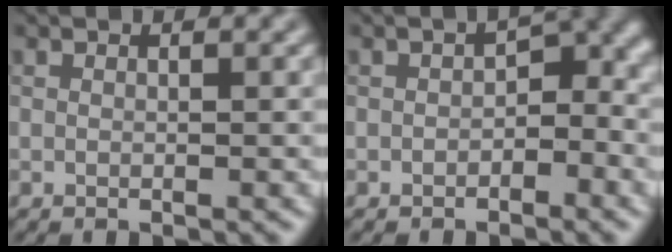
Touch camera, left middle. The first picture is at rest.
{"total": 3.0, "force": [-0.8, 1.8, 2.3], "torque": [-0.024, 0.006, -0.017]}